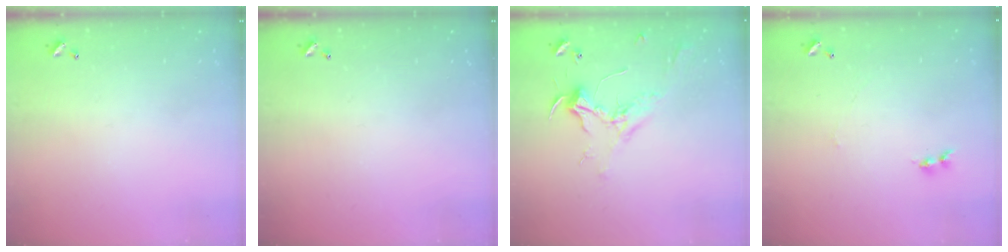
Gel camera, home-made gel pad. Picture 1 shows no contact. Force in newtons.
{"total": 0.0}
{"total": 2.3, "press": 2.2, "slide": 0.7}
{"total": 1.2, "press": 1.1, "slide": 0.3}